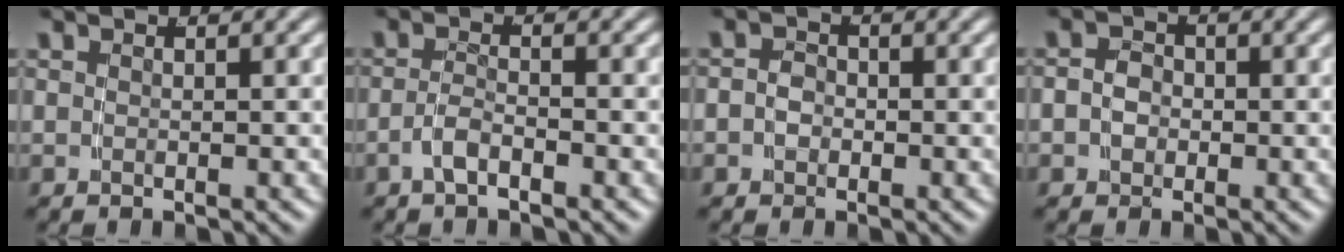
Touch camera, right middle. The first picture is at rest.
{"total": 1.8, "force": [-1.5, 0.0, 1.0], "torque": [-0.020, -0.004, -0.028]}
{"total": 2.2, "force": [-0.8, 1.9, 0.7], "torque": [-0.028, -0.016, -0.010]}
{"total": 3.0, "force": [-0.6, 2.8, 1.2], "torque": [-0.036, -0.017, -0.008]}